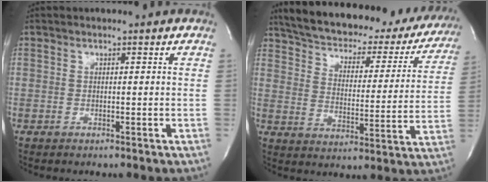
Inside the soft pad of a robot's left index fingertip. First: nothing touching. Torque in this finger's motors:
{"motor_torque": [1.08, -1.06, 0.23, 0.09]}